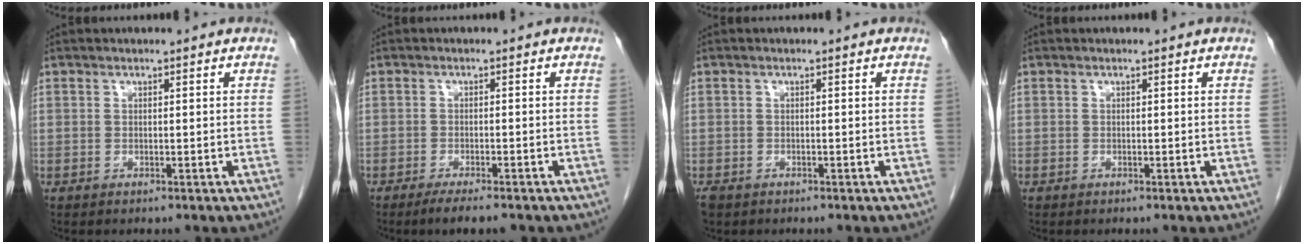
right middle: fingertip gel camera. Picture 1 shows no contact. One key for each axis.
{"total": 4.7, "fx": -3.7, "fy": 0.7, "fz": 2.9, "tx": -0.040, "ty": -0.008, "tz": -0.052}
{"total": 1.8, "fx": -1.3, "fy": 1.1, "fz": 0.6, "tx": -0.019, "ty": -0.002, "tz": -0.021}
{"total": 0.0}